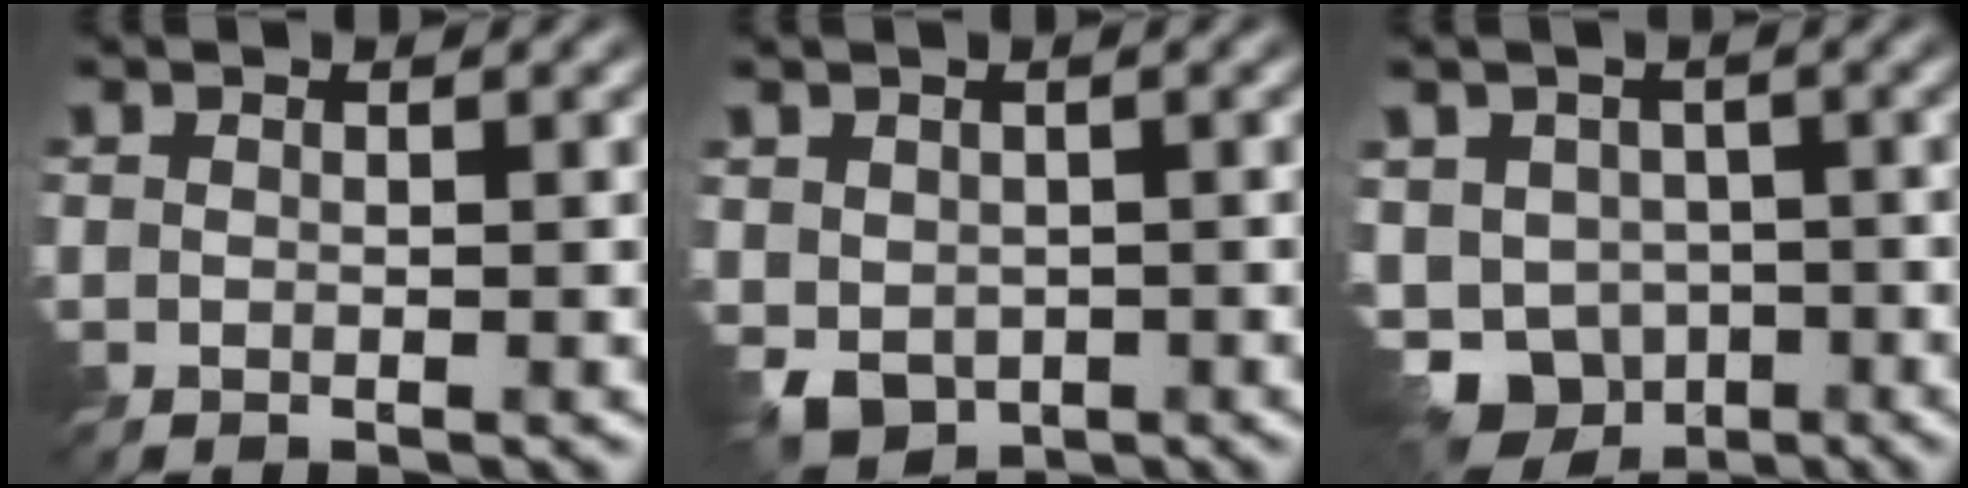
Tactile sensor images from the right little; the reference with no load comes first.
{"total": 3.9, "force": [-0.8, 3.2, 2.1], "torque": [-0.046, -0.013, -0.013]}
{"total": 10.5, "force": [-5.0, 7.9, 4.7], "torque": [-0.109, -0.032, -0.071]}